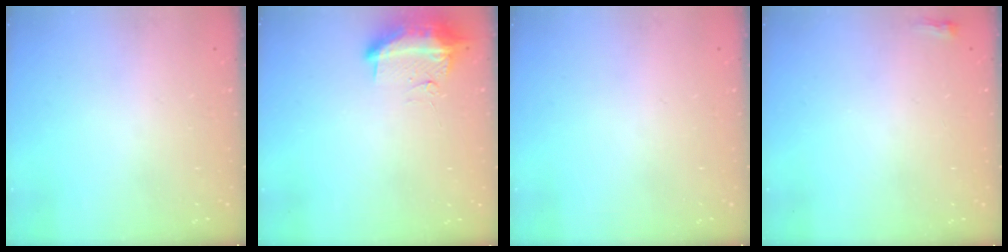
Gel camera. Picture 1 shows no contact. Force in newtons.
{"total": 19.1, "press": 13.0, "slide": 14.0}
{"total": 0.0}
{"total": 2.2, "press": 2.2, "slide": 0.6}